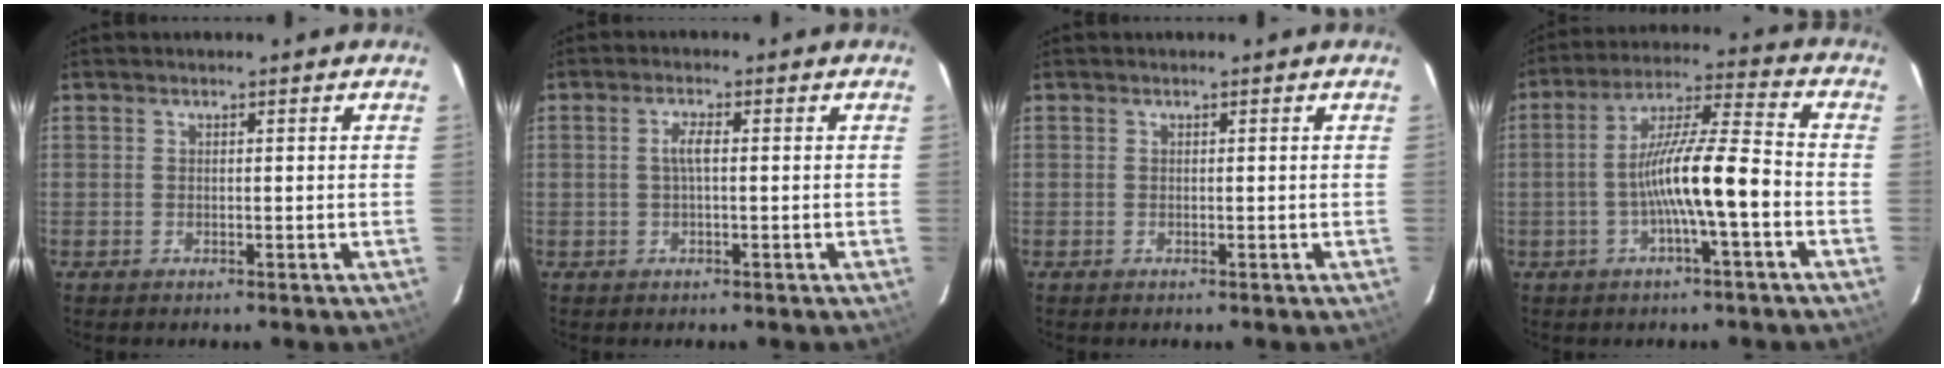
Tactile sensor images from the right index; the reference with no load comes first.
{"total": 2.3, "force": [0.1, 0.4, 2.3], "torque": [-0.046, 0.004, 0.001]}
{"total": 0.0}
{"total": 11.7, "force": [-3.4, 0.6, 11.2], "torque": [-0.205, 0.014, -0.063]}